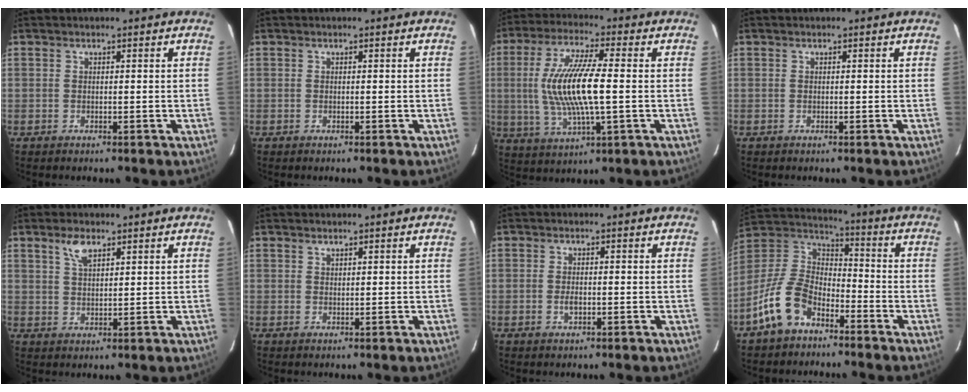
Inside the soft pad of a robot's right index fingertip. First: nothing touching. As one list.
[{"total": 0.0}, {"total": 14.5, "force": [0.0, 3.4, 14.1], "torque": [-0.280, -0.001, 0.003]}, {"total": 0.0}, {"total": 4.1, "force": [2.6, 1.7, 2.6], "torque": [-0.048, 0.005, 0.050]}, {"total": 0.8, "force": [0.7, 0.3, 0.1], "torque": [-0.003, 0.001, 0.014]}, {"total": 1.8, "force": [-0.5, 1.0, 1.4], "torque": [-0.028, 0.000, -0.008]}, {"total": 14.0, "force": [-8.1, 8.5, 7.6], "torque": [-0.173, 0.019, -0.150]}]